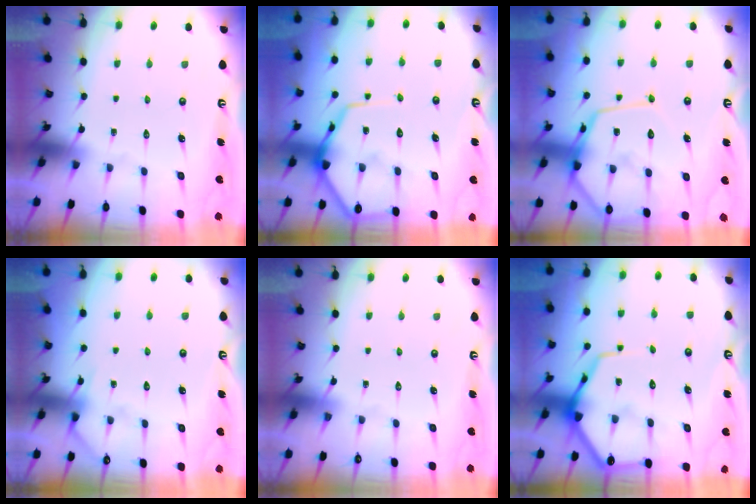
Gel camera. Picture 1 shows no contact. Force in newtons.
{"total": 11.0, "press": 10.9, "slide": 1.0}
{"total": 15.3, "press": 15.2, "slide": 1.5}
{"total": 4.4, "press": 4.3, "slide": 0.6}
{"total": 0.0}
{"total": 10.3, "press": 10.2, "slide": 0.9}